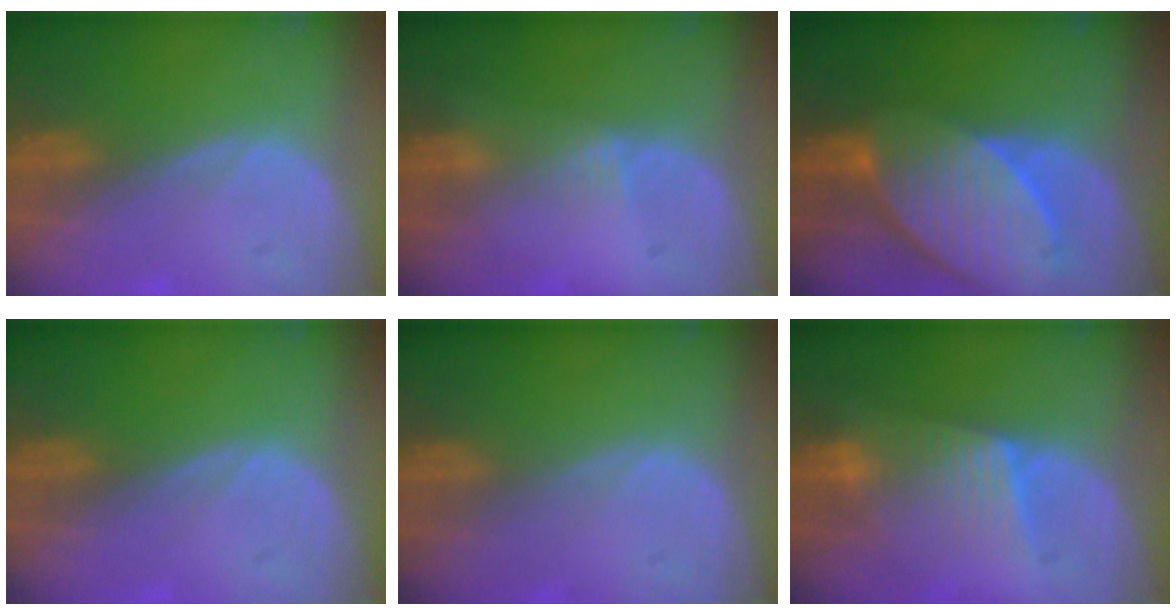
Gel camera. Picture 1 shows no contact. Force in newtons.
{"total": 1.4, "press": 1.1, "slide": 0.8}
{"total": 10.7, "press": 9.4, "slide": 5.2}
{"total": 0.0}
{"total": 0.0}
{"total": 6.3, "press": 6.3, "slide": 0.9}